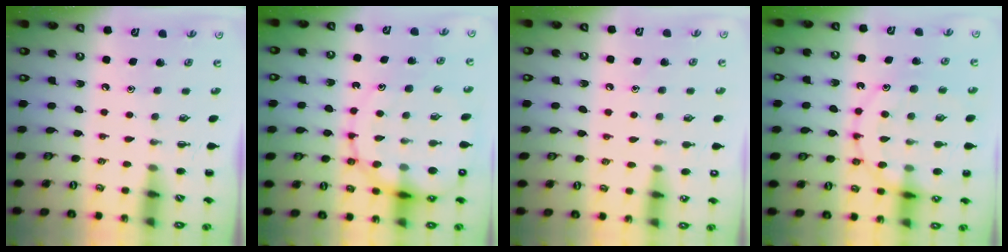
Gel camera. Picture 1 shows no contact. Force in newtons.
{"total": 16.5, "press": 16.0, "slide": 3.7}
{"total": 8.1, "press": 7.8, "slide": 2.0}
{"total": 15.8, "press": 15.7, "slide": 1.6}